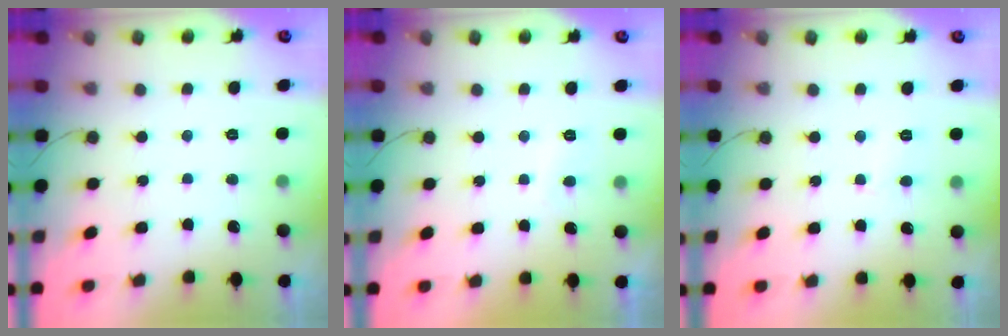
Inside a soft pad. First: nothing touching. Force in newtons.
{"total": 0.8, "press": 0.5, "slide": 0.6}
{"total": 2.0, "press": 2.0, "slide": 0.2}